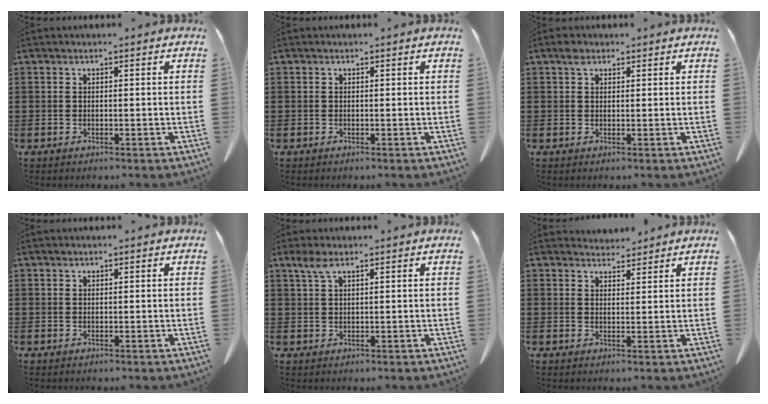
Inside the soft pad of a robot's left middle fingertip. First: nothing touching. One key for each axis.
{"total": 0.0}
{"total": 1.9, "fx": 1.1, "fy": 1.1, "fz": 1.0, "tx": -0.016, "ty": 0.002, "tz": 0.019}
{"total": 0.0}
{"total": 2.8, "fx": 1.6, "fy": 0.8, "fz": 2.2, "tx": -0.050, "ty": 0.005, "tz": 0.027}
{"total": 3.0, "fx": 2.9, "fy": 0.6, "fz": 0.3, "tx": -0.006, "ty": -0.010, "tz": 0.054}